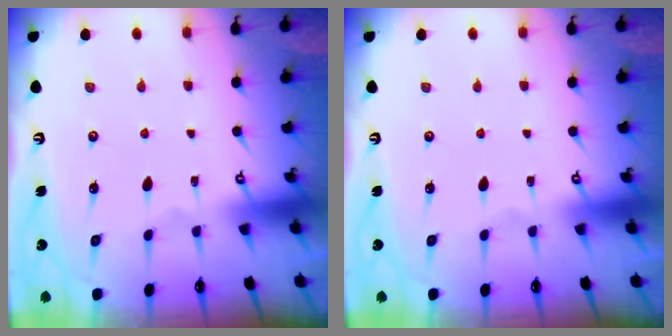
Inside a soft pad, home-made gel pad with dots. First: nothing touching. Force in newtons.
{"total": 0.0}